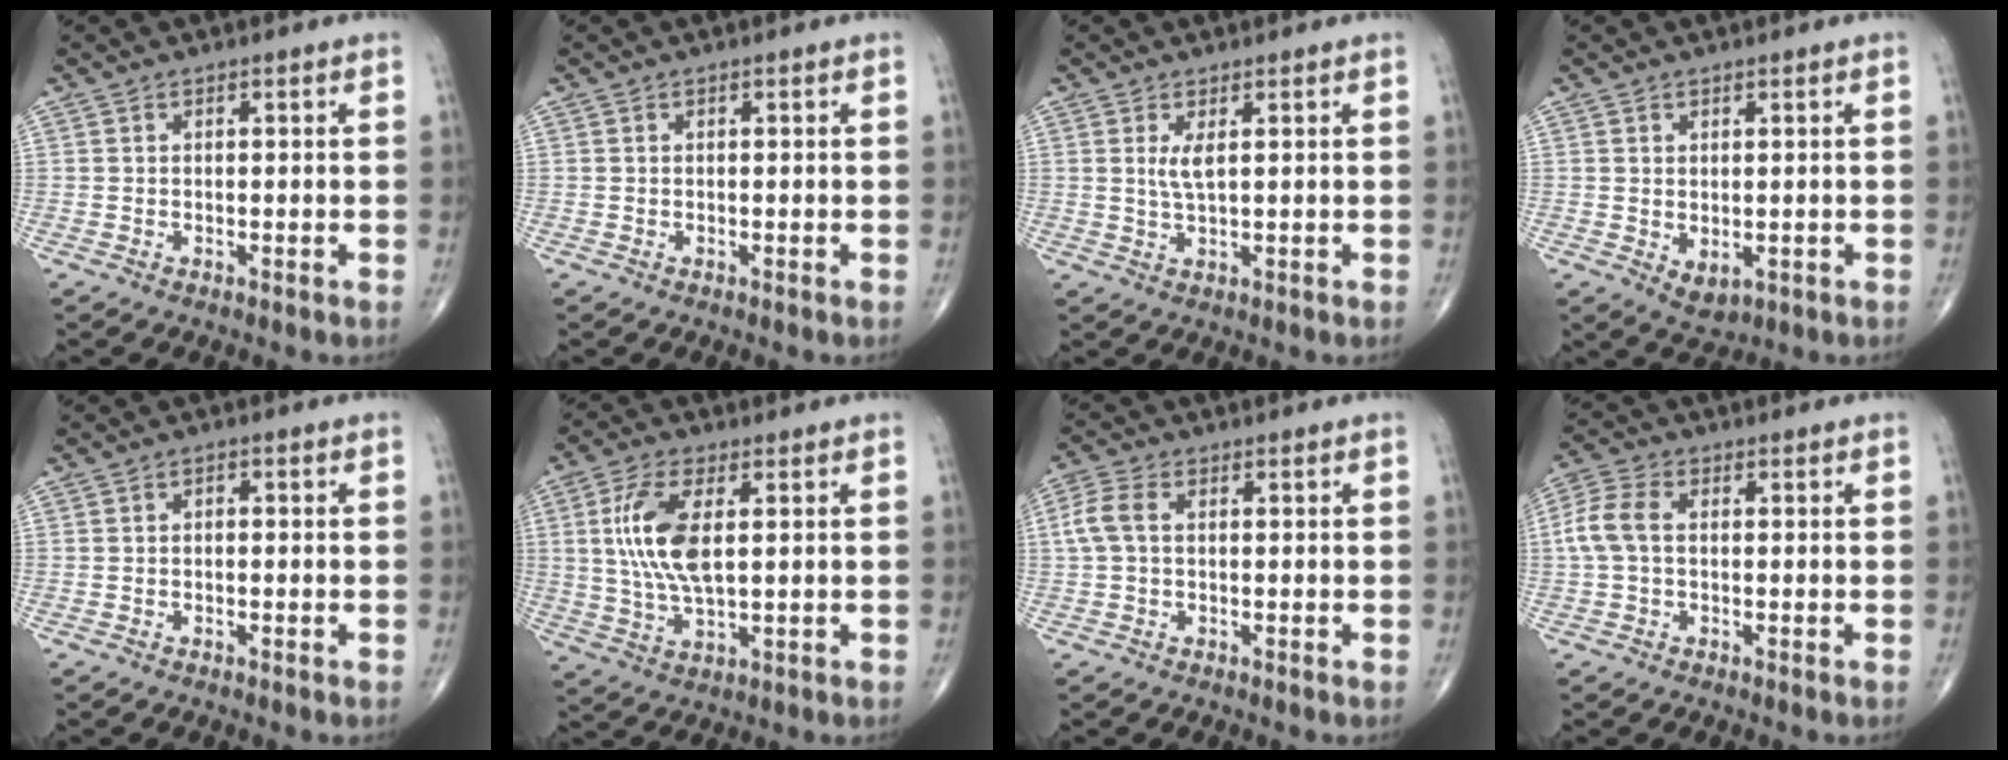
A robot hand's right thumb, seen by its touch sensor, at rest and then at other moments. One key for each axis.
{"total": 0.0}
{"total": 2.6, "fx": 0.8, "fy": 0.5, "fz": 2.4, "tx": -0.055, "ty": -0.010, "tz": 0.021}
{"total": 3.4, "fx": -0.4, "fy": 2.3, "fz": 2.5, "tx": -0.033, "ty": -0.005, "tz": 0.008}
{"total": 0.8, "fx": -0.2, "fy": 0.6, "fz": 0.6, "tx": -0.004, "ty": 0.005, "tz": -0.007}
{"total": 11.0, "fx": 2.0, "fy": 4.6, "fz": 9.8, "tx": -0.211, "ty": -0.004, "tz": 0.043}
{"total": 4.7, "fx": 0.5, "fy": 2.8, "fz": 3.7, "tx": -0.098, "ty": 0.014, "tz": 0.005}
{"total": 6.3, "fx": 0.2, "fy": 4.0, "fz": 4.8, "tx": -0.118, "ty": 0.019, "tz": -0.001}